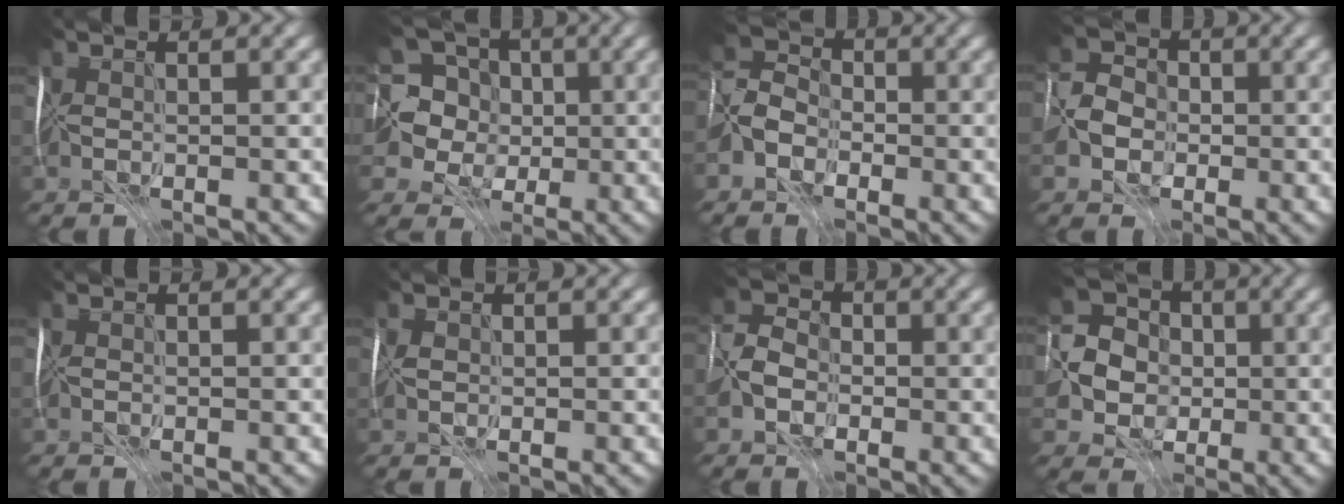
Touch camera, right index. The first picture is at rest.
{"total": 7.3, "force": [0.6, 7.0, 1.8], "torque": [-0.048, 0.028, -0.021]}
{"total": 2.2, "force": [-1.5, 1.5, 0.4], "torque": [-0.006, 0.011, -0.034]}
{"total": 2.1, "force": [-0.8, 1.9, 0.3], "torque": [0.006, 0.008, -0.021]}
{"total": 0.0}
{"total": 0.6, "force": [0.2, 0.5, 0.2], "torque": [-0.003, 0.001, 0.006]}
{"total": 1.7, "force": [-1.0, 1.3, 0.3], "torque": [-0.004, 0.009, -0.022]}
{"total": 4.3, "force": [-0.6, 4.1, 1.4], "torque": [-0.021, 0.007, -0.020]}